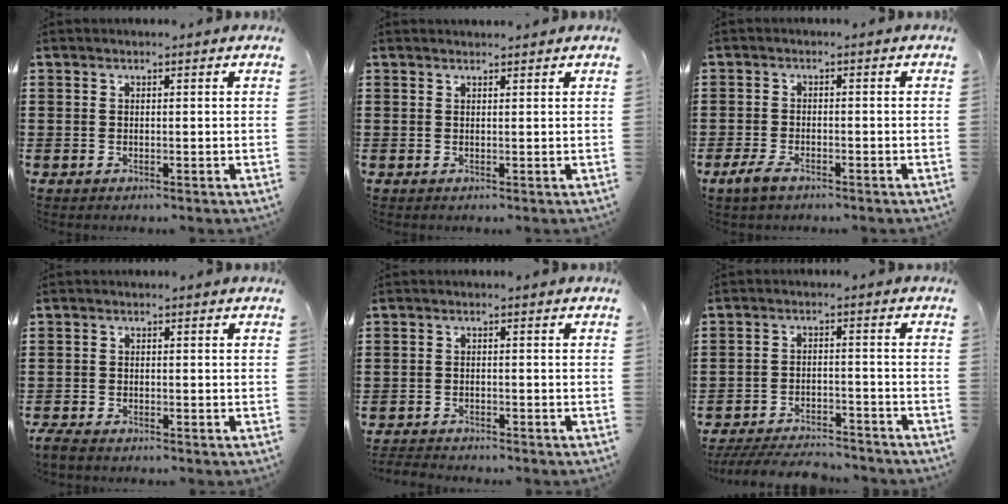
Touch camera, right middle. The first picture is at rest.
{"total": 0.9, "force": [0.9, -0.2, 0.0], "torque": [-0.004, -0.003, 0.019]}
{"total": 2.7, "force": [-1.8, 1.0, 1.8], "torque": [-0.053, -0.005, -0.039]}
{"total": 1.8, "force": [-1.6, 0.3, 0.7], "torque": [-0.029, -0.004, -0.035]}
{"total": 2.1, "force": [-2.1, 0.1, 0.0], "torque": [-0.007, -0.004, -0.044]}
{"total": 5.4, "force": [-5.2, 0.6, 1.2], "torque": [-0.031, -0.001, -0.105]}